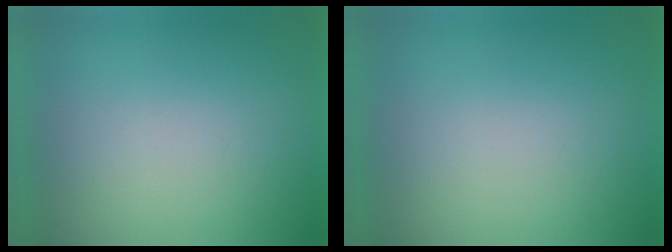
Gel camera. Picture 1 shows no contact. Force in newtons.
{"total": 0.0}